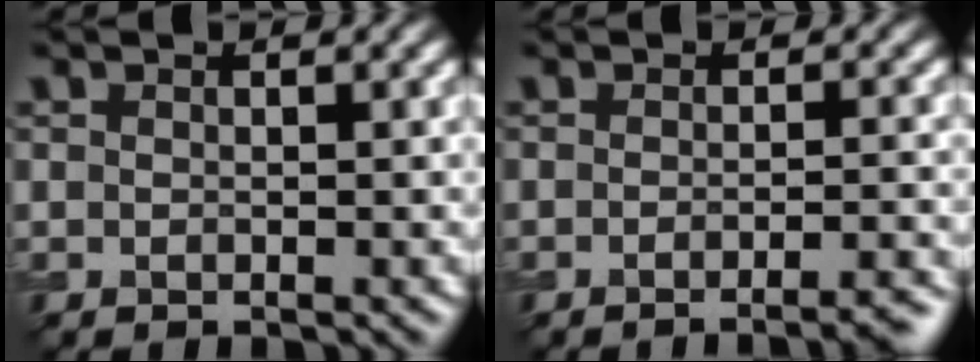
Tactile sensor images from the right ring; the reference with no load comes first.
{"total": 4.1, "force": [-2.9, 1.0, 2.7], "torque": [-0.020, 0.010, -0.036]}